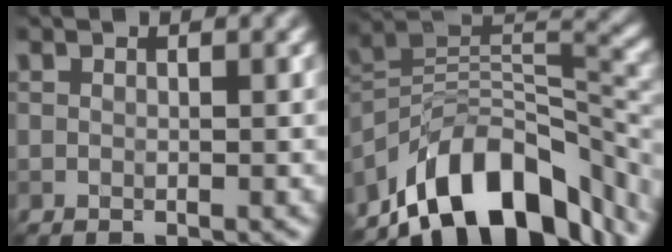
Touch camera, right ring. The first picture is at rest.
{"total": 12.7, "force": [-8.5, 5.4, 7.9], "torque": [-0.124, 0.022, -0.155]}